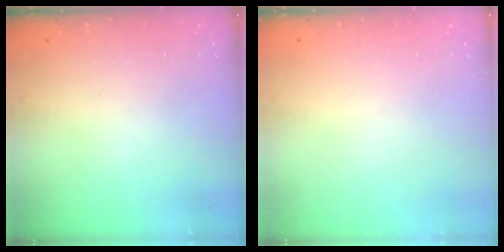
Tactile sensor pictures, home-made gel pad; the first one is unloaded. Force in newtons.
{"total": 0.0}